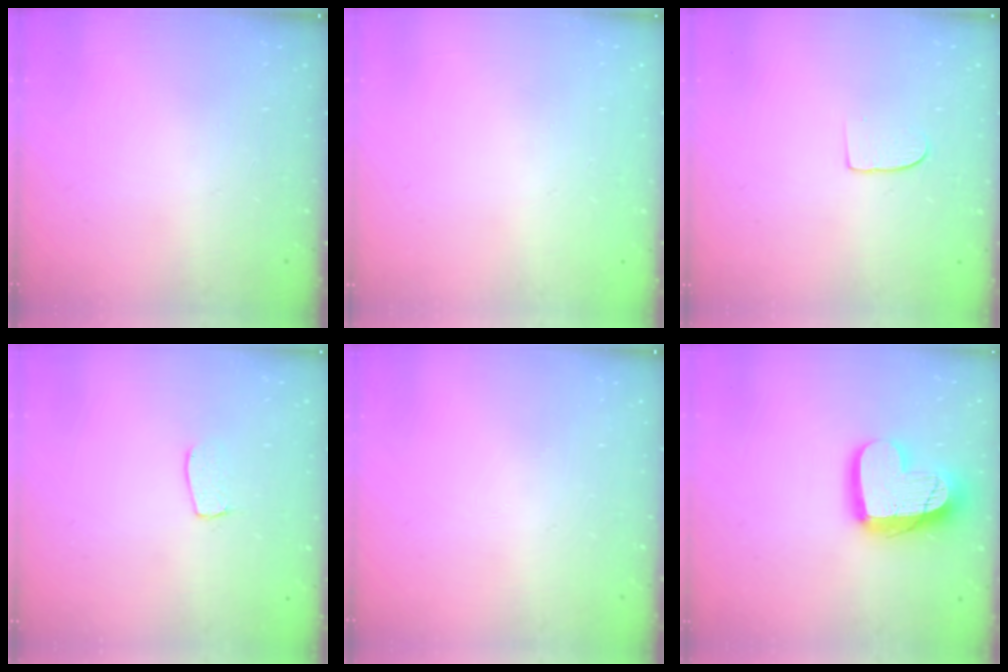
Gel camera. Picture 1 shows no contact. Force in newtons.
{"total": 0.0}
{"total": 6.8, "press": 6.8, "slide": 0.5}
{"total": 3.9, "press": 3.9, "slide": 0.3}
{"total": 0.0}
{"total": 17.4, "press": 17.4, "slide": 1.6}